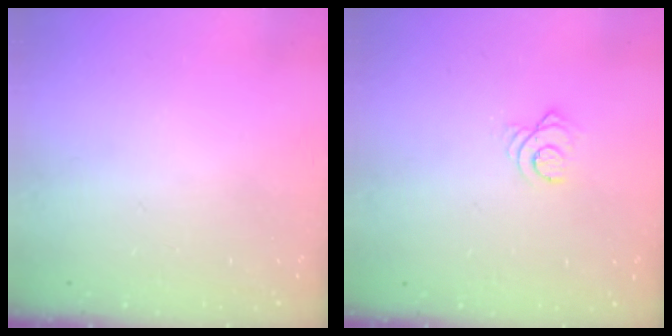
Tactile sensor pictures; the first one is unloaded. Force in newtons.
{"total": 3.4, "press": 3.3, "slide": 0.4}